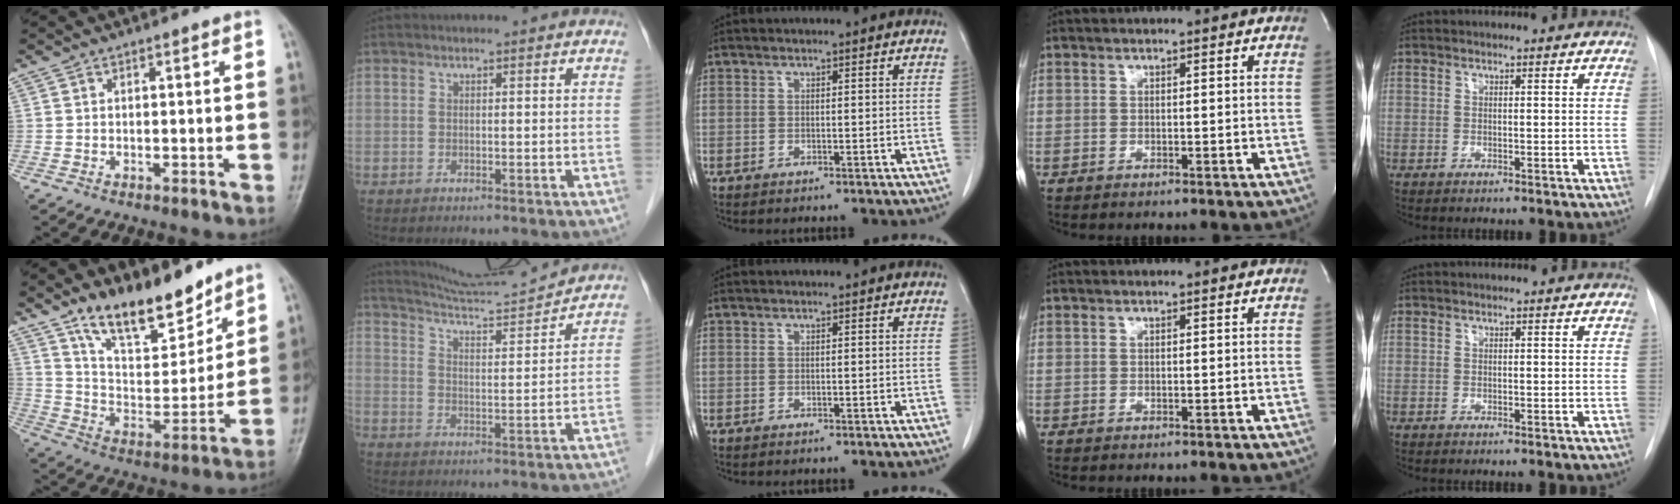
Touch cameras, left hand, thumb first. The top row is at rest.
{"thumb": {"total": 15.8, "force": [12.0, 5.9, 8.4], "torque": [-0.096, -0.082, 0.216]}, "index": {"total": 11.2, "force": [11.0, -1.5, 1.5], "torque": [-0.038, -0.012, 0.179]}}